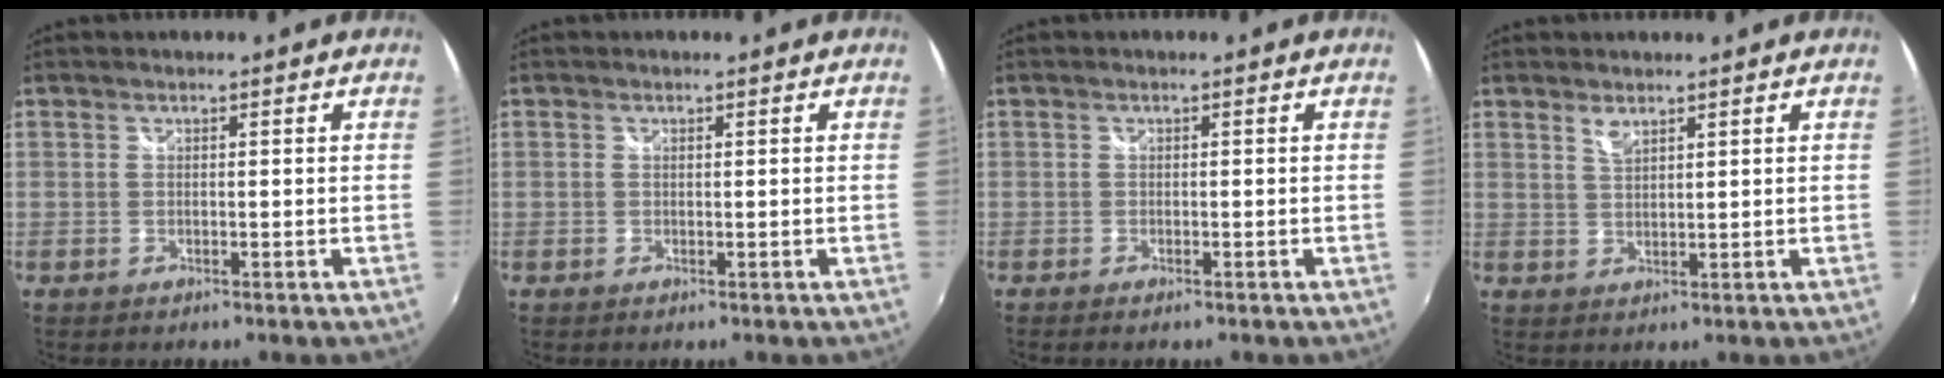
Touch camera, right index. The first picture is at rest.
{"total": 0.0}
{"total": 1.1, "force": [-0.8, 0.4, 0.5], "torque": [-0.012, -0.005, -0.016]}
{"total": 2.1, "force": [1.6, 0.6, 1.3], "torque": [-0.023, -0.001, 0.028]}